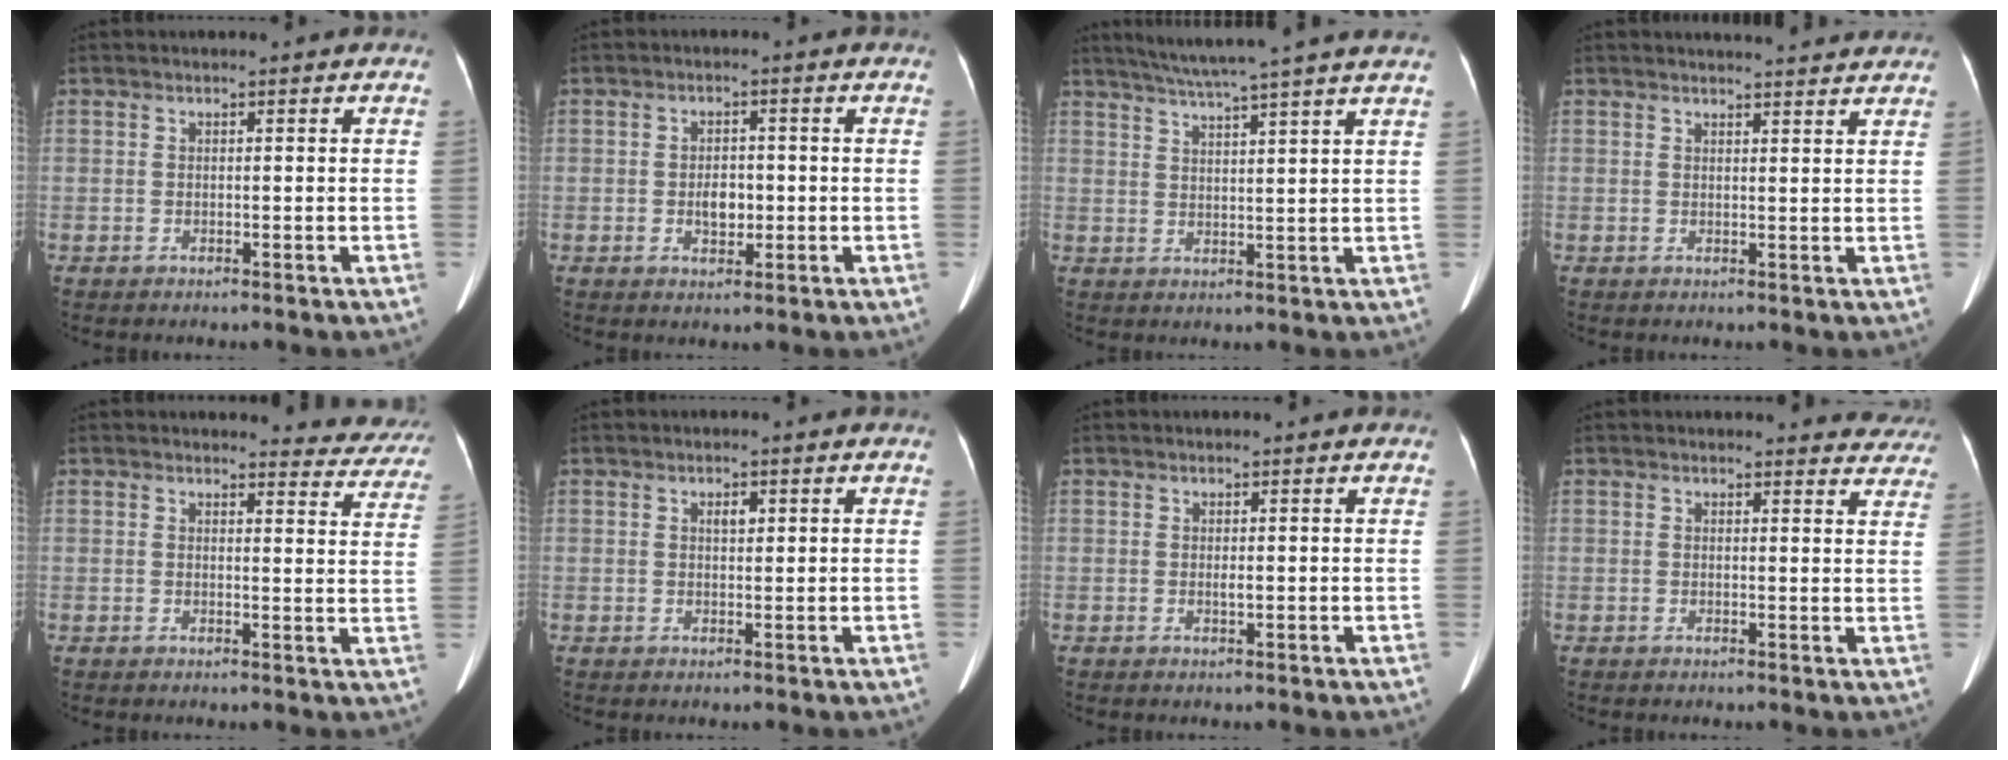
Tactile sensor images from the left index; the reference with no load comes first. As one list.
[{"total": 3.0, "force": [-0.5, 1.8, 2.3], "torque": [-0.037, 0.004, -0.004]}, {"total": 13.2, "force": [11.3, -1.6, 6.8], "torque": [-0.113, 0.008, 0.146]}, {"total": 7.6, "force": [7.3, 0.4, 2.1], "torque": [-0.022, 0.011, 0.075]}, {"total": 7.9, "force": [7.7, 1.7, -0.1], "torque": [0.028, -0.039, 0.058]}, {"total": 1.4, "force": [0.6, 0.6, 1.1], "torque": [-0.022, 0.001, 0.012]}, {"total": 0.6, "force": [0.0, 0.1, 0.5], "torque": [-0.008, -0.002, 0.000]}, {"total": 8.6, "force": [8.2, 2.4, 0.4], "torque": [0.040, -0.021, 0.052]}]